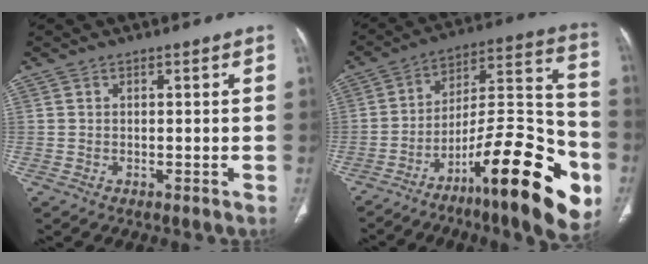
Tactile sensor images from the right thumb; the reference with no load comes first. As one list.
[{"total": 27.4, "force": [-11.8, 7.6, 23.5], "torque": [-0.301, 0.083, -0.172]}]